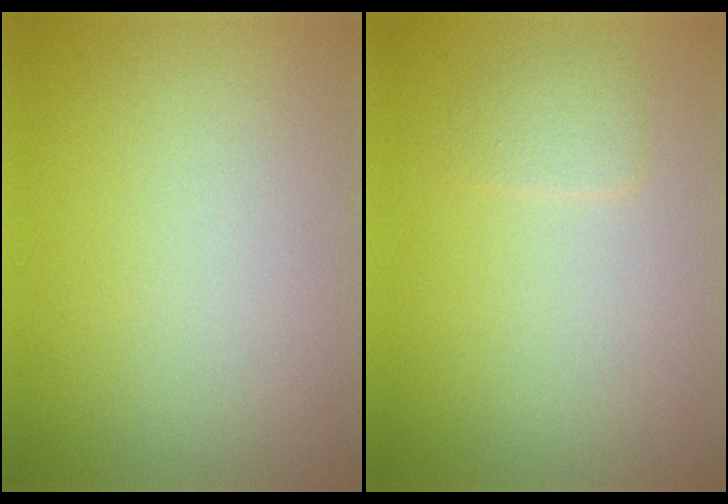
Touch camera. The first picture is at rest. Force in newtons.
{"total": 1.2, "press": 1.1, "slide": 0.3}